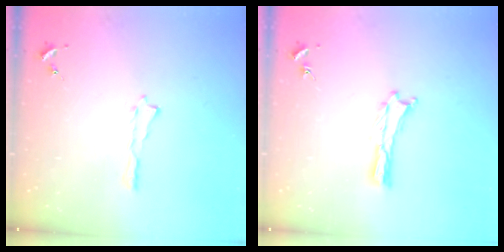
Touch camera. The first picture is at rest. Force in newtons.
{"total": 0.0}